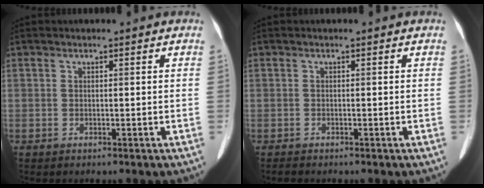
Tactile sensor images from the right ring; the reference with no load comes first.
{"total": 0.7, "force": [-0.7, 0.1, 0.2], "torque": [-0.010, -0.002, -0.010]}